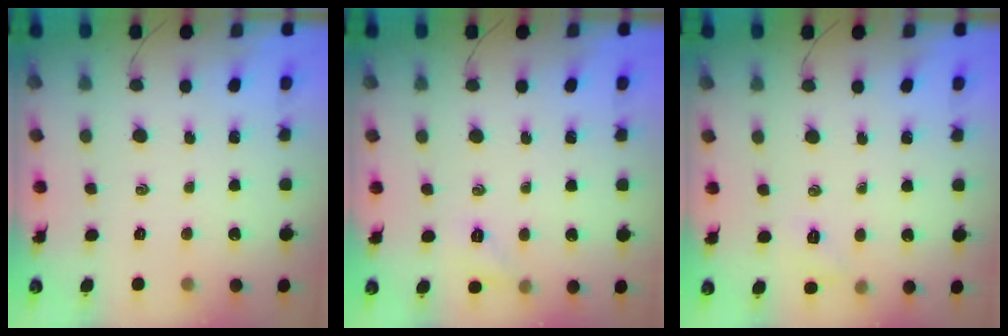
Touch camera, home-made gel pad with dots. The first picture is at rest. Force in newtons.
{"total": 6.2, "press": 6.0, "slide": 1.5}
{"total": 5.1, "press": 4.9, "slide": 1.5}